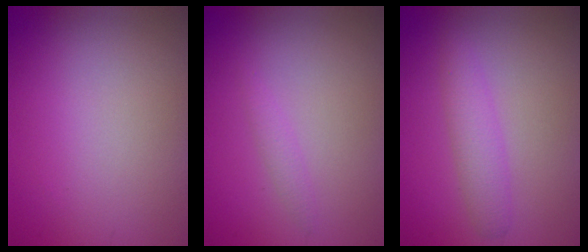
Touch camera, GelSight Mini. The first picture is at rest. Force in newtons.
{"total": 1.0, "press": 1.0, "slide": 0.1}
{"total": 2.4, "press": 2.4, "slide": 0.1}